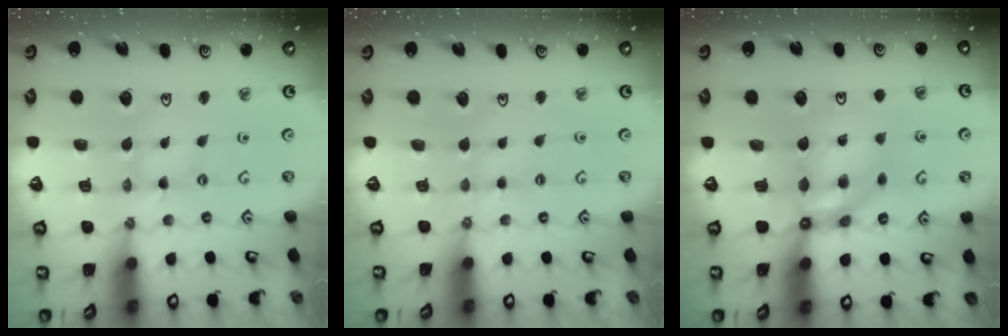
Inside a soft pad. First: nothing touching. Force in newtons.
{"total": 1.9, "press": 1.9, "slide": 0.4}
{"total": 6.8, "press": 6.8, "slide": 0.6}